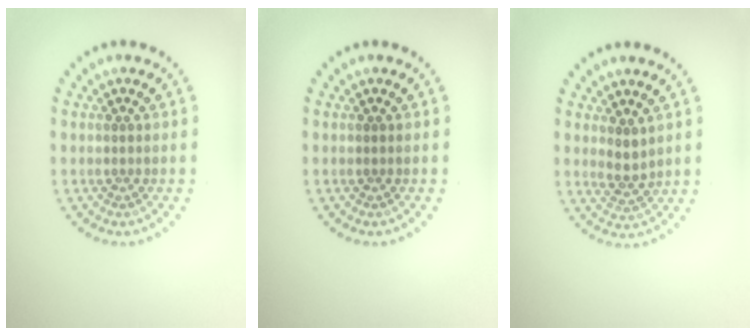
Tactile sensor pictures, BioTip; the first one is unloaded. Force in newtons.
{"total": 0.0}
{"total": 1.8, "press": 1.6, "slide": 0.7}